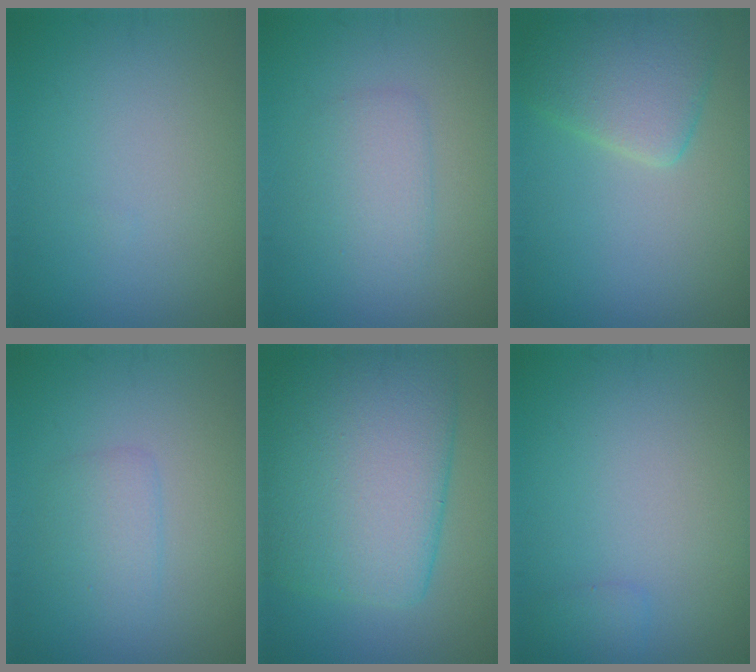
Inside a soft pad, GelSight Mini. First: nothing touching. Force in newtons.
{"total": 2.3, "press": 2.3, "slide": 0.1}
{"total": 4.3, "press": 4.3, "slide": 0.2}
{"total": 1.9, "press": 1.9, "slide": 0.1}
{"total": 11.2, "press": 11.2, "slide": 0.4}
{"total": 0.7, "press": 0.7, "slide": 0.0}